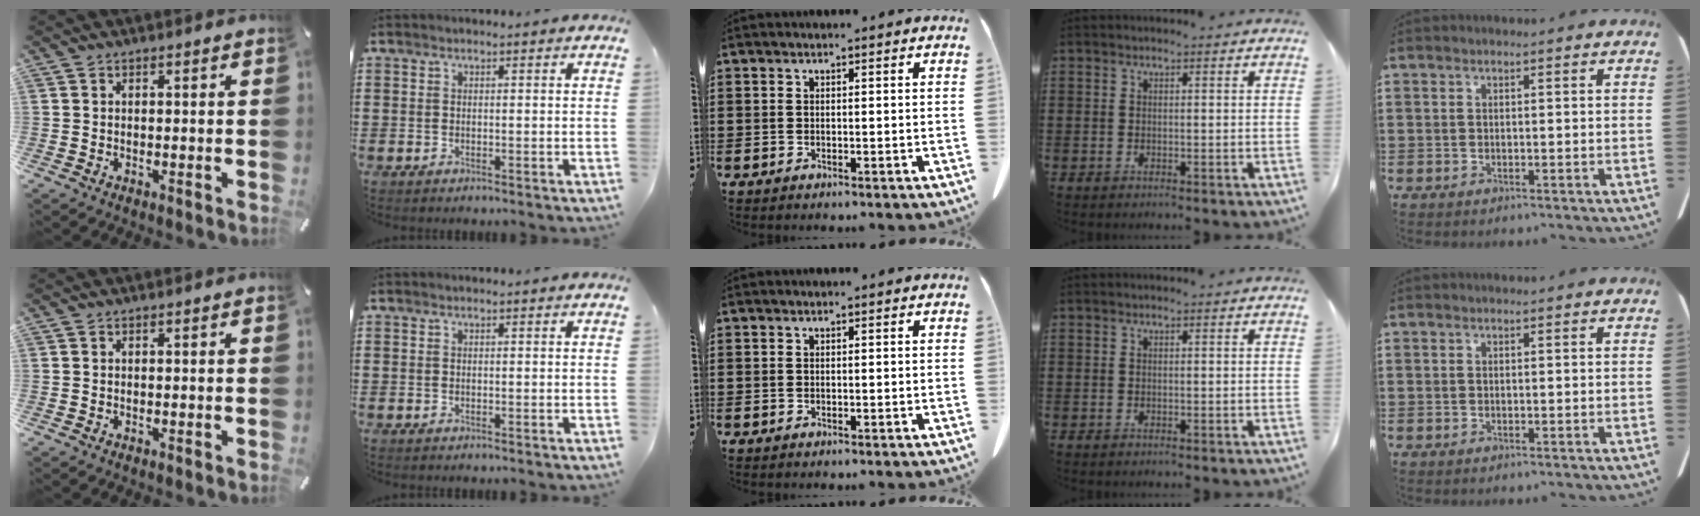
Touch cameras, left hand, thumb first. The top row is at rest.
{}